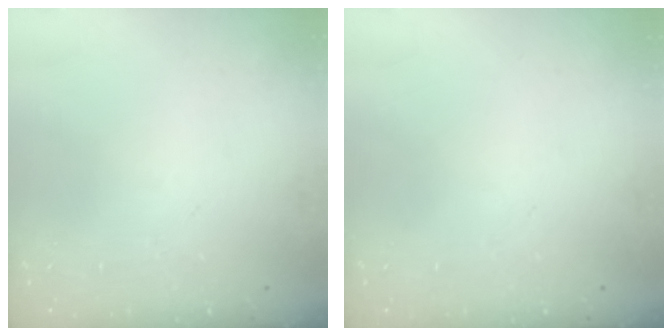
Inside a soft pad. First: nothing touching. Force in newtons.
{"total": 0.0}